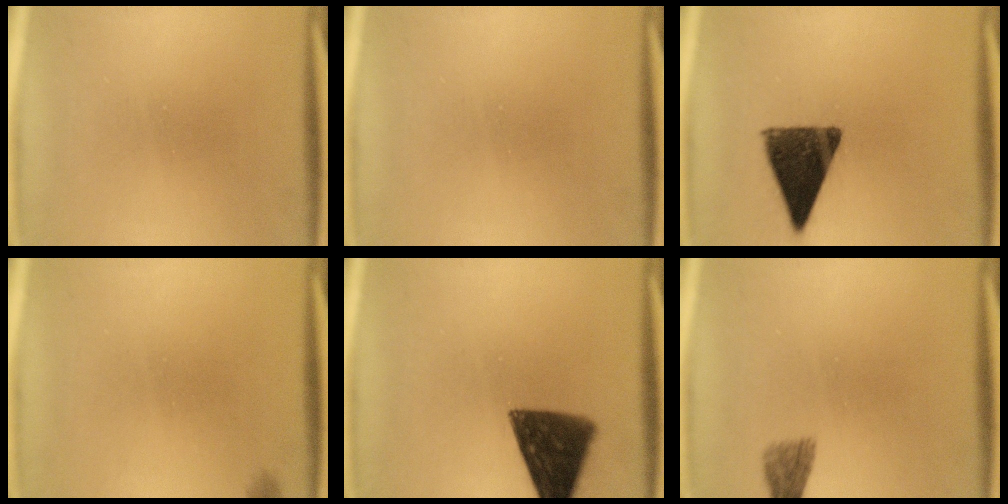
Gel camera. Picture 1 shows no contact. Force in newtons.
{"total": 0.0}
{"total": 12.7}
{"total": 0.6}
{"total": 12.4}
{"total": 1.9}